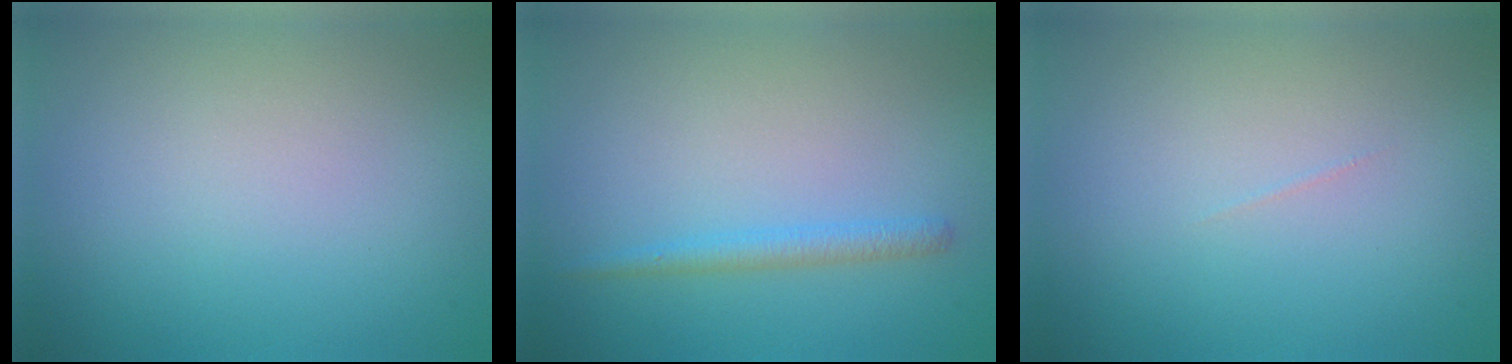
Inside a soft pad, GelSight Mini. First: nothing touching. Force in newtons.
{"total": 1.5, "press": 1.5, "slide": 0.1}
{"total": 0.0}